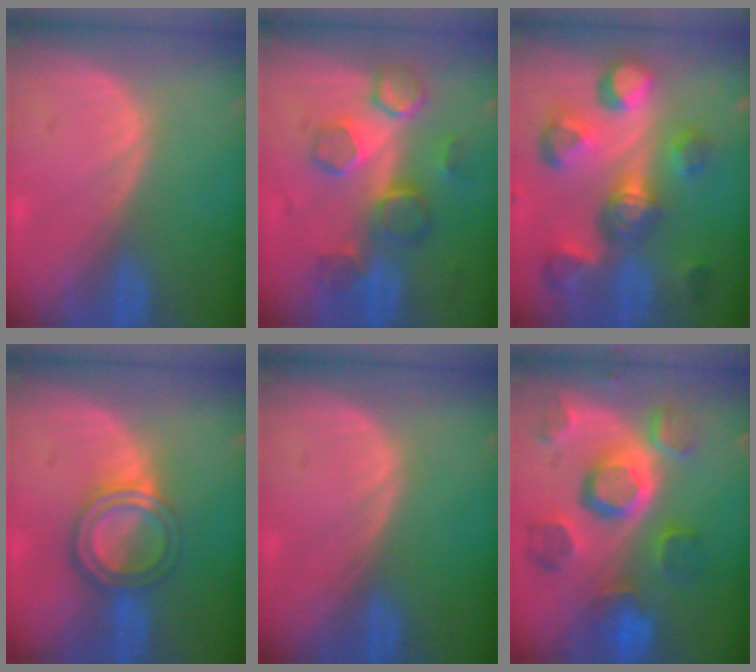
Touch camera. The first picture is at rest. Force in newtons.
{"total": 8.8, "press": 7.9, "slide": 3.7}
{"total": 11.1, "press": 10.1, "slide": 4.7}
{"total": 6.0, "press": 5.4, "slide": 2.7}
{"total": 0.0}
{"total": 11.4, "press": 10.1, "slide": 5.4}